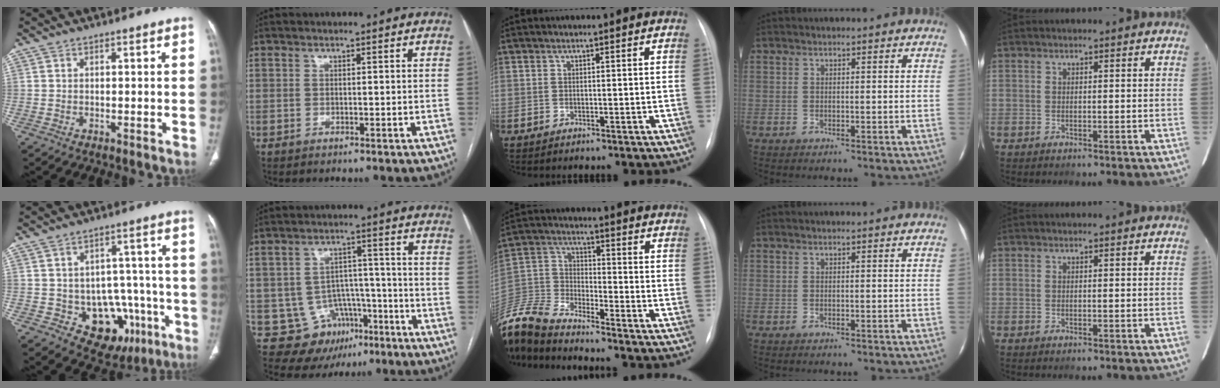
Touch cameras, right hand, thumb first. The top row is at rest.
{"thumb": {"total": 14.7, "force": [-5.1, 10.8, 8.7], "torque": [-0.063, 0.036, -0.051]}, "index": {"total": 10.2, "force": [-4.6, 8.7, 2.5], "torque": [-0.036, 0.030, -0.056]}, "middle": {"total": 14.4, "force": [-13.6, 1.5, 4.7], "torque": [-0.112, 0.007, -0.270]}}